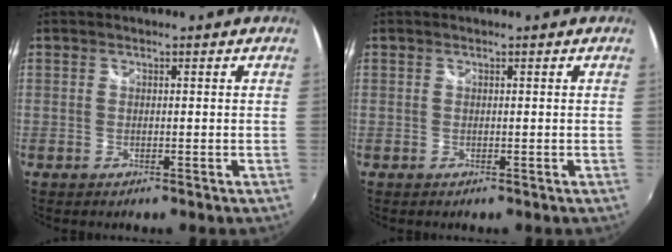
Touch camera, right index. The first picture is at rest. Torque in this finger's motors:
{"motor_torque": [0.14, 0.22, -0.02, 0.01]}